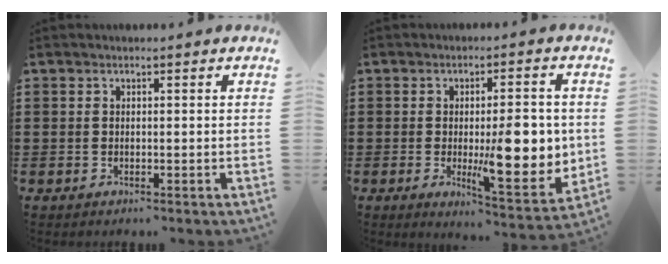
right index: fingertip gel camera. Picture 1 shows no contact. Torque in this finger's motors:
{"motor_torque": [0.92, 0.21, 1.05, 0.21]}